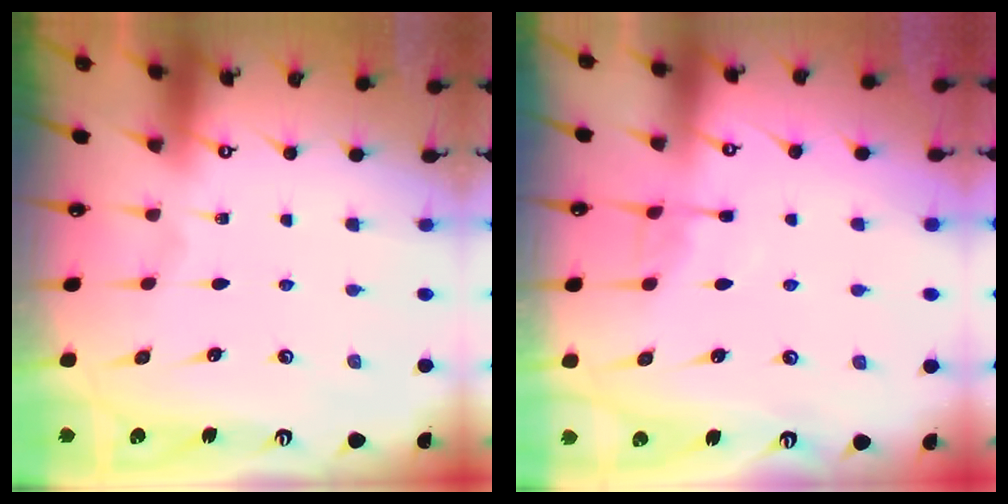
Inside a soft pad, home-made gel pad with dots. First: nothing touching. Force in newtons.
{"total": 3.4, "press": 3.4, "slide": 0.6}